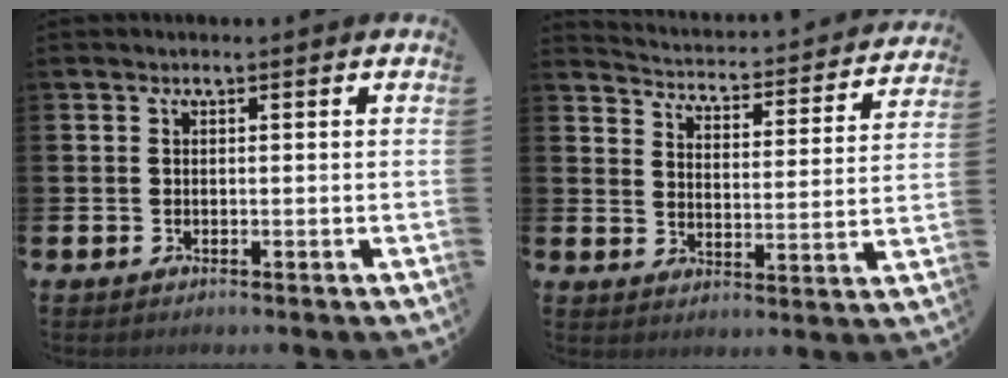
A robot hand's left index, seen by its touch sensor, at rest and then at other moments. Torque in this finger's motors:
{"motor_torque": [0.48, -0.85, -0.02, -0.03]}